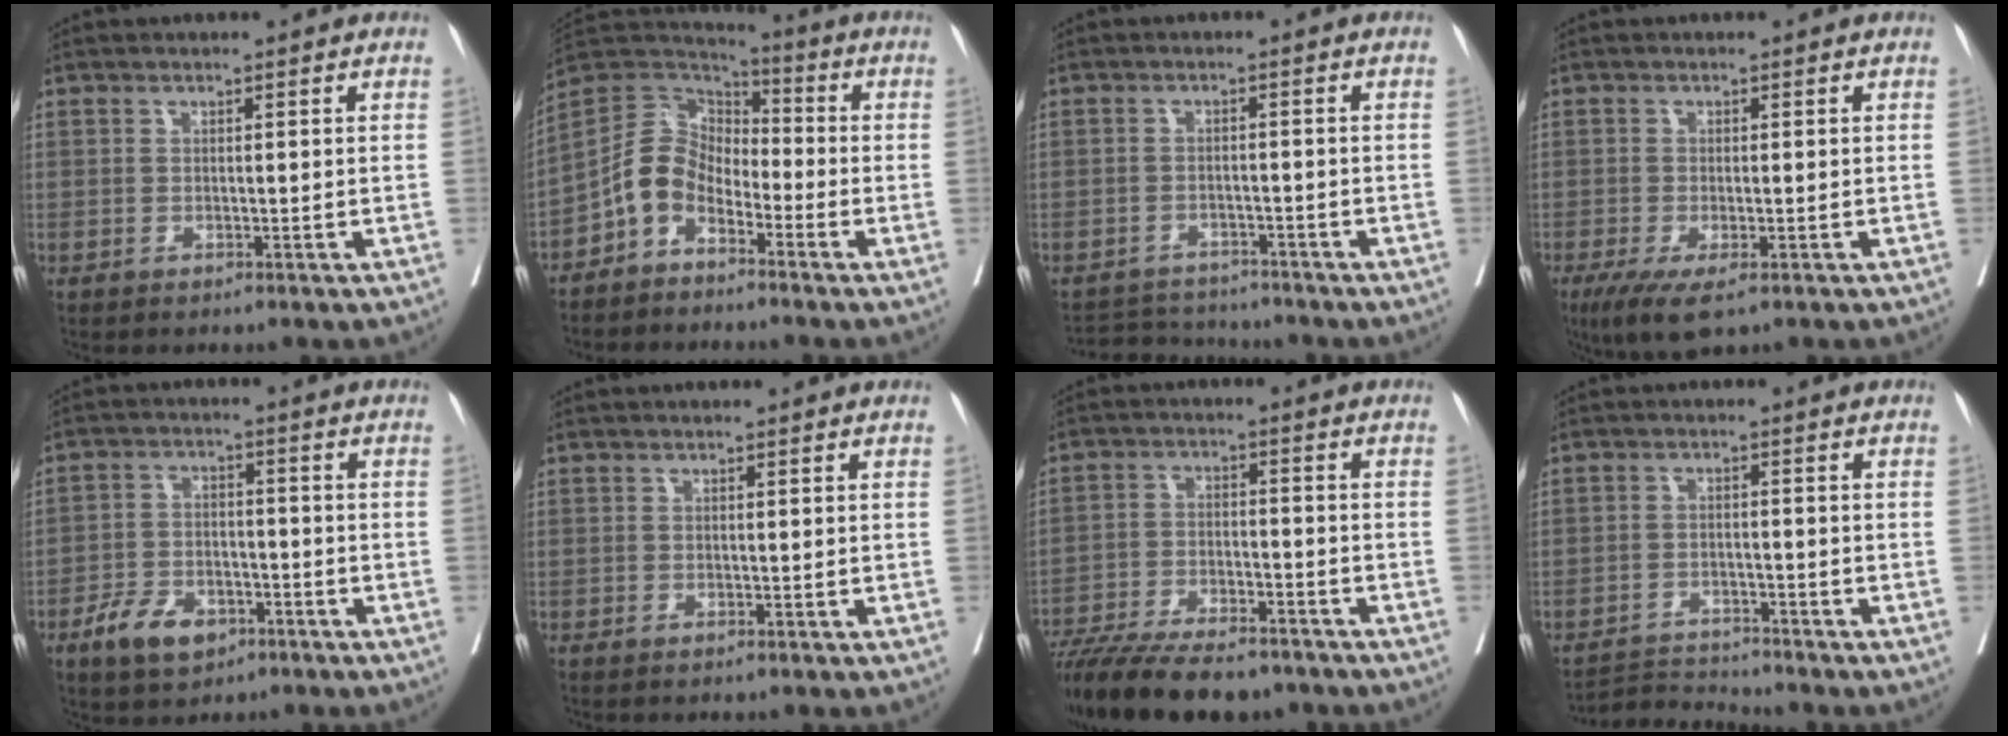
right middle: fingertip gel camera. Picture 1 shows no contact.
{"total": 7.7, "force": [-4.0, 5.1, 4.1], "torque": [-0.085, 0.026, -0.085]}
{"total": 5.6, "force": [-5.5, 1.0, -0.2], "torque": [0.003, 0.007, -0.087]}
{"total": 5.3, "force": [-3.1, 1.4, 4.1], "torque": [-0.069, -0.015, -0.048]}
{"total": 7.2, "force": [-4.2, 4.1, 4.1], "torque": [-0.079, 0.003, -0.069]}
{"total": 0.0}
{"total": 16.9, "force": [-14.2, 3.9, 8.2], "torque": [-0.157, -0.021, -0.226]}
{"total": 4.5, "force": [-4.1, -1.0, -1.4], "torque": [0.024, -0.008, -0.072]}